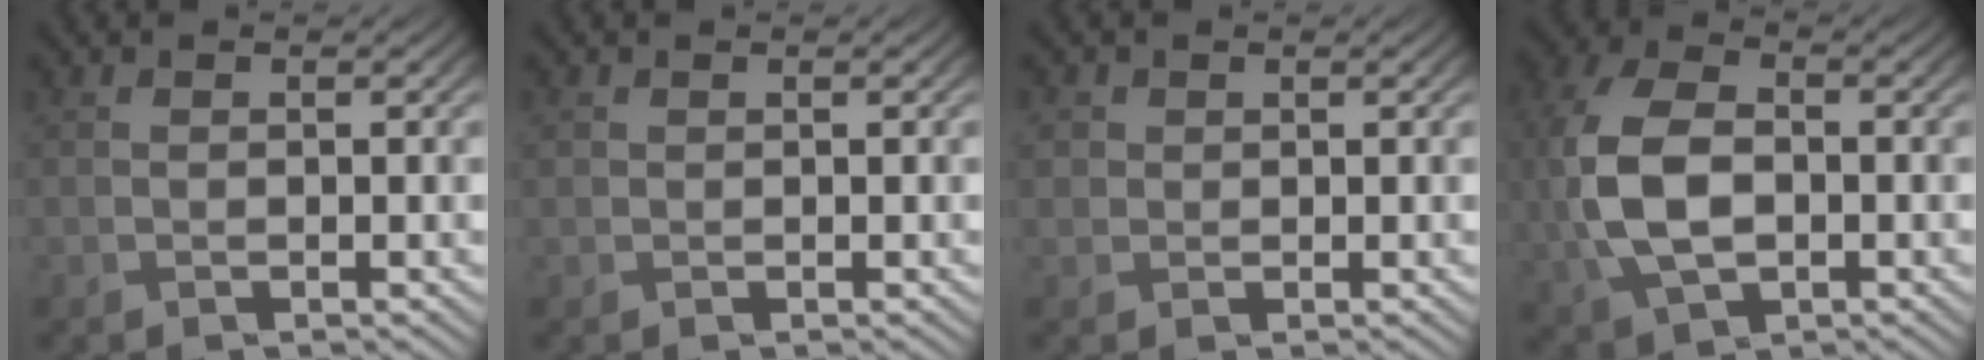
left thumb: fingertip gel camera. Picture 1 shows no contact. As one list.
[{"total": 0.5, "force": [0.1, 0.5, 0.1], "torque": [-0.002, -0.002, 0.002]}, {"total": 1.6, "force": [0.3, 1.5, 0.3], "torque": [-0.009, -0.004, 0.006]}, {"total": 10.7, "force": [-0.8, 7.0, 8.1], "torque": [-0.220, -0.007, -0.014]}]